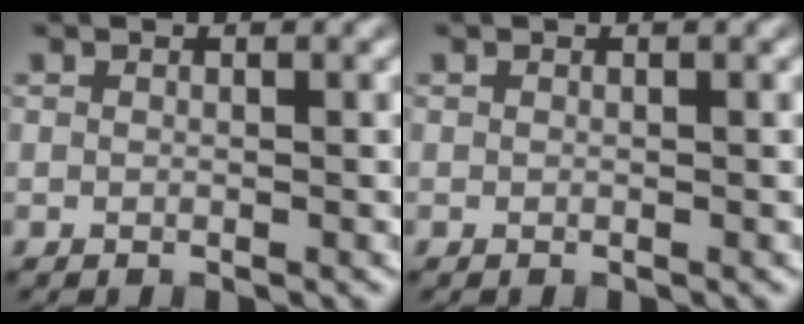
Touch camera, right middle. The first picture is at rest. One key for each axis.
{"total": 0.0}